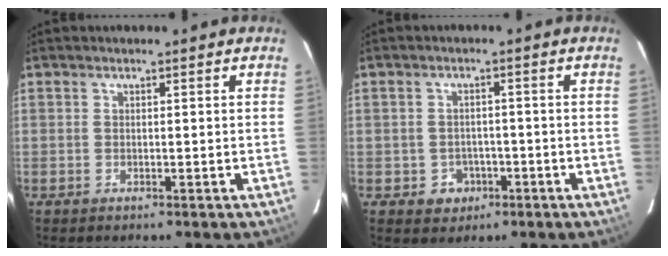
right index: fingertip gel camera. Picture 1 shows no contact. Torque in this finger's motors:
{"motor_torque": [0.18, -0.23, -0.03, -0.07]}